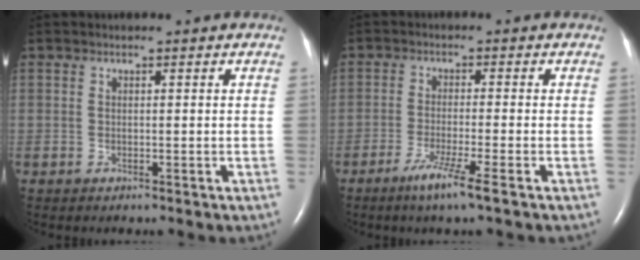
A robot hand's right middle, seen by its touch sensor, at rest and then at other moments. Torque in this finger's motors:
{"motor_torque": [0.74, -0.54, 0.07, 0.03]}